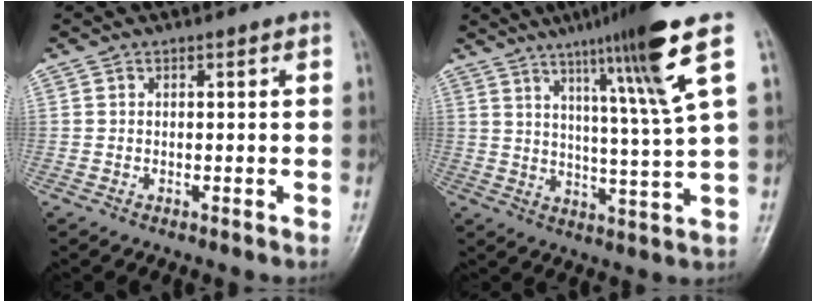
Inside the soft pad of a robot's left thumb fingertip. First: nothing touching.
{"total": 15.0, "force": [7.7, -0.6, 12.9], "torque": [-0.202, -0.034, 0.121]}